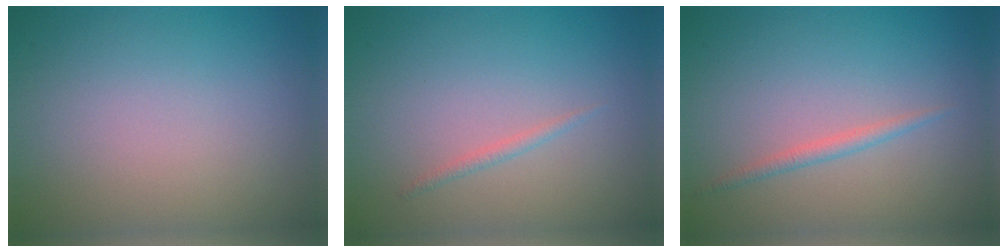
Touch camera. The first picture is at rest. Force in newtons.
{"total": 0.7, "press": 0.7, "slide": 0.1}
{"total": 1.1, "press": 1.1, "slide": 0.1}